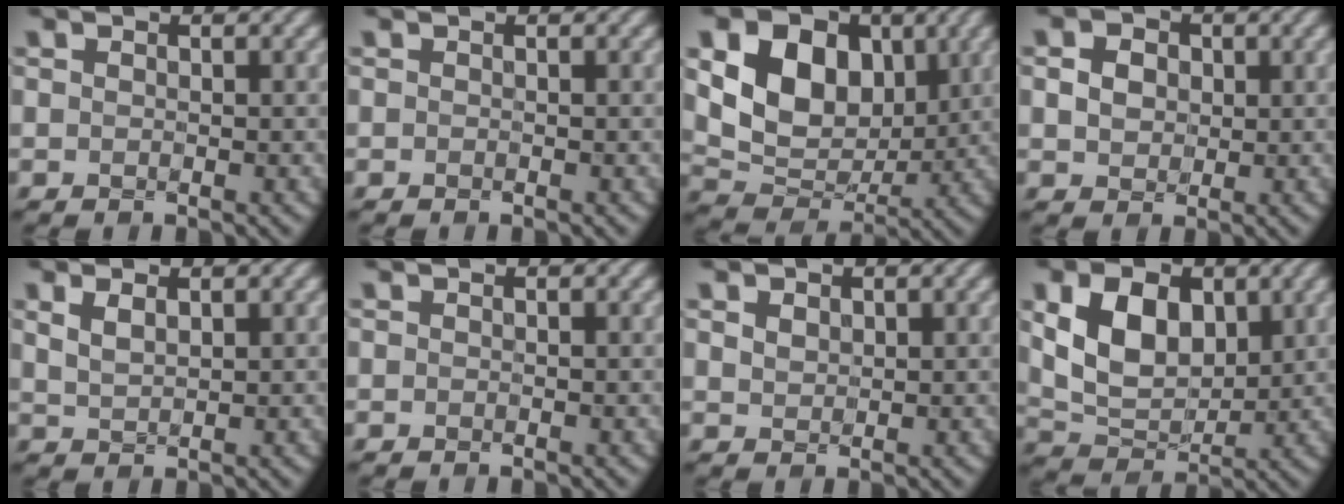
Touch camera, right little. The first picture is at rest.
{"total": 0.0}
{"total": 9.2, "force": [1.9, 6.7, 6.0], "torque": [-0.118, -0.006, 0.034]}
{"total": 3.2, "force": [0.5, 2.6, 1.8], "torque": [-0.046, 0.009, 0.004]}
{"total": 1.3, "force": [0.5, 0.6, 1.0], "torque": [-0.035, -0.003, 0.022]}
{"total": 0.0}
{"total": 1.4, "force": [0.5, 1.1, 0.7], "torque": [-0.025, -0.001, 0.019]}
{"total": 6.7, "force": [1.2, 4.5, 4.7], "torque": [-0.096, -0.010, 0.029]}